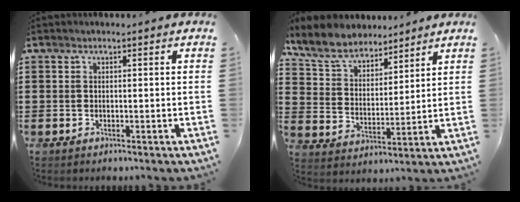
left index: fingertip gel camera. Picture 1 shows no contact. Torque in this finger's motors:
{"motor_torque": [2.14, 0.00, 0.34, 0.17]}